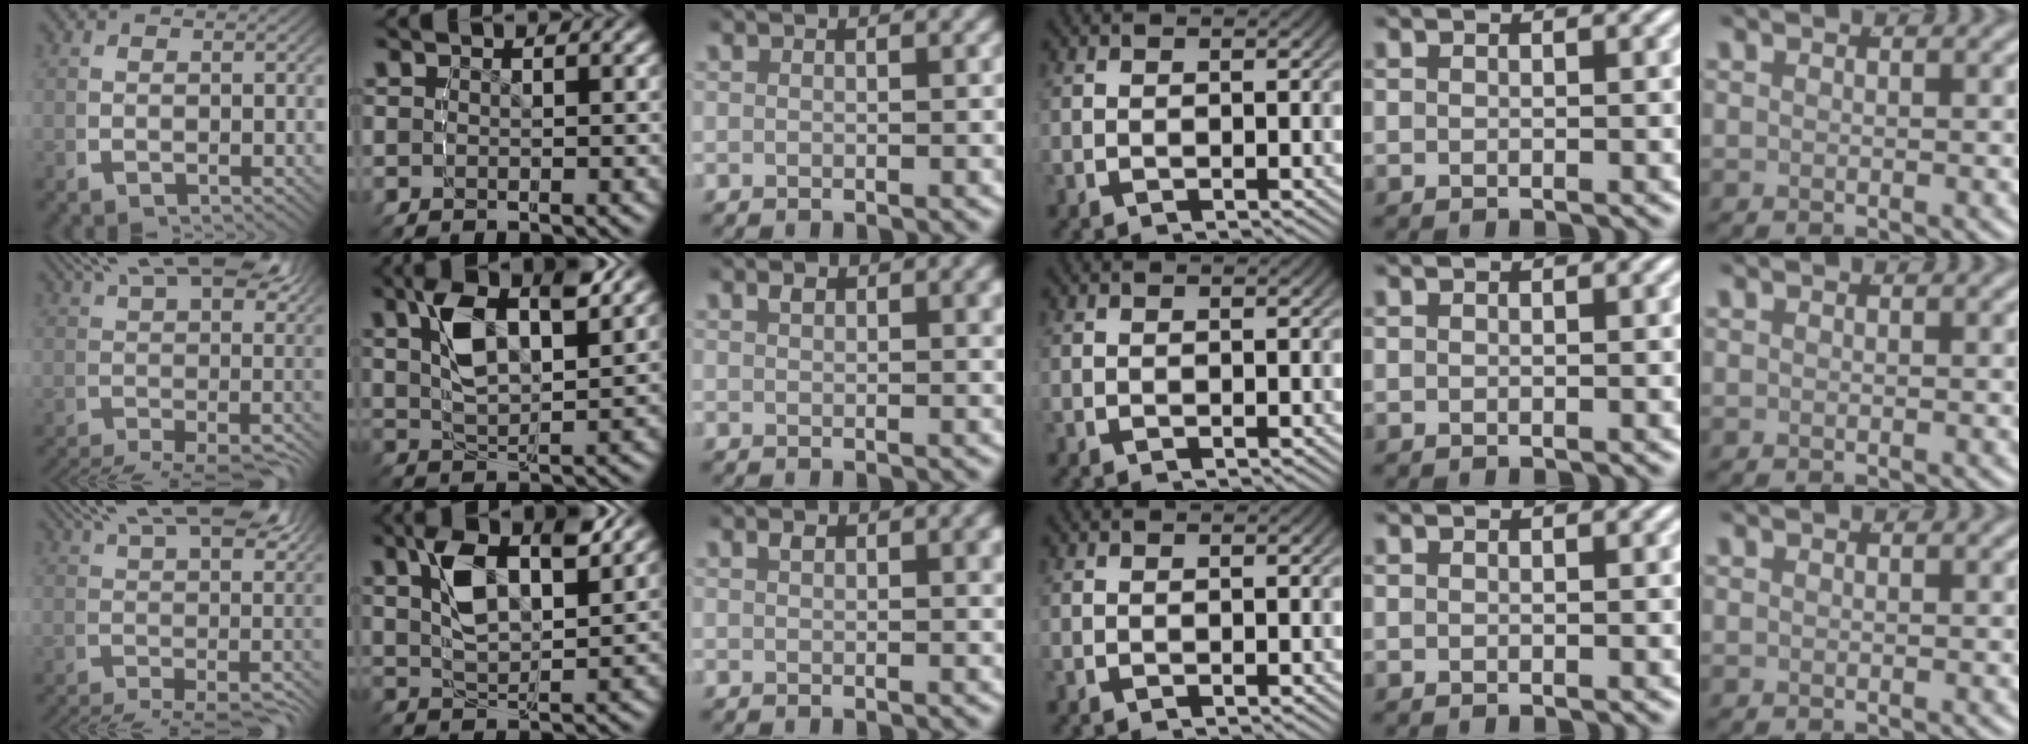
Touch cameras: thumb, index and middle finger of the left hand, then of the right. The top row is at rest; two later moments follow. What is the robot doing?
{"motion": "lift_and_place", "object": "glasses"}